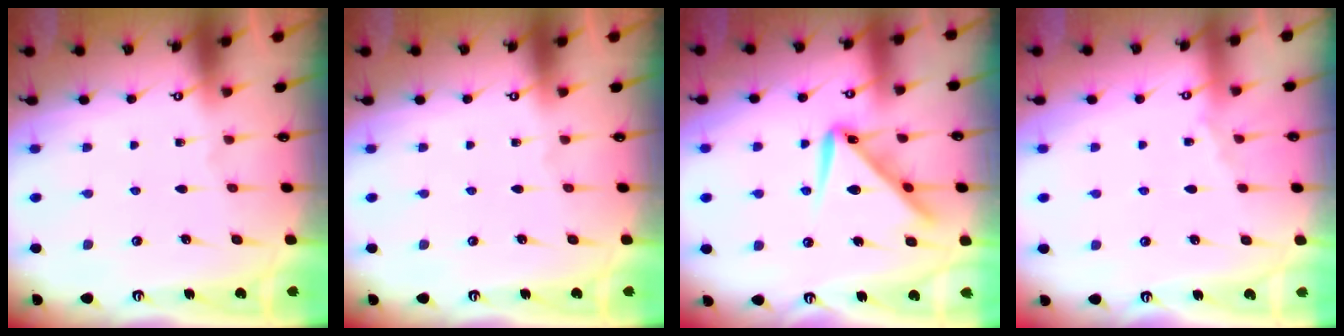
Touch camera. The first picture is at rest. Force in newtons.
{"total": 0.0}
{"total": 13.5, "press": 13.5, "slide": 0.7}
{"total": 2.8, "press": 2.8, "slide": 0.5}